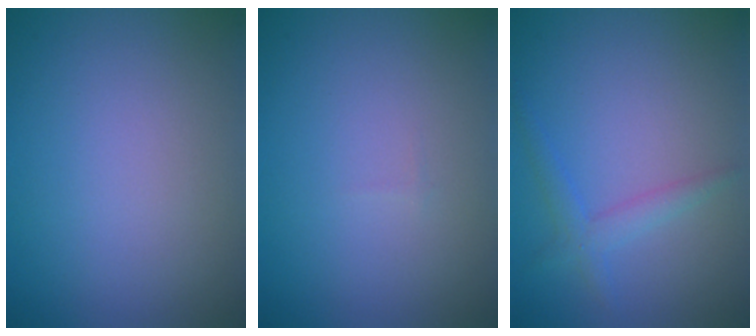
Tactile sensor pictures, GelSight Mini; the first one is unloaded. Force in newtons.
{"total": 0.0}
{"total": 2.0, "press": 2.0, "slide": 0.1}